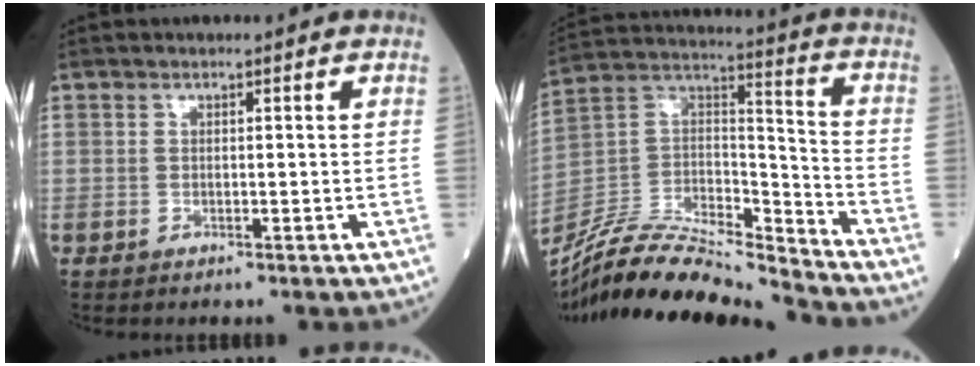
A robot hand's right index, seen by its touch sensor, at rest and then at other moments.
{"total": 21.0, "force": [-19.6, 1.7, 7.4], "torque": [-0.155, 0.015, -0.351]}